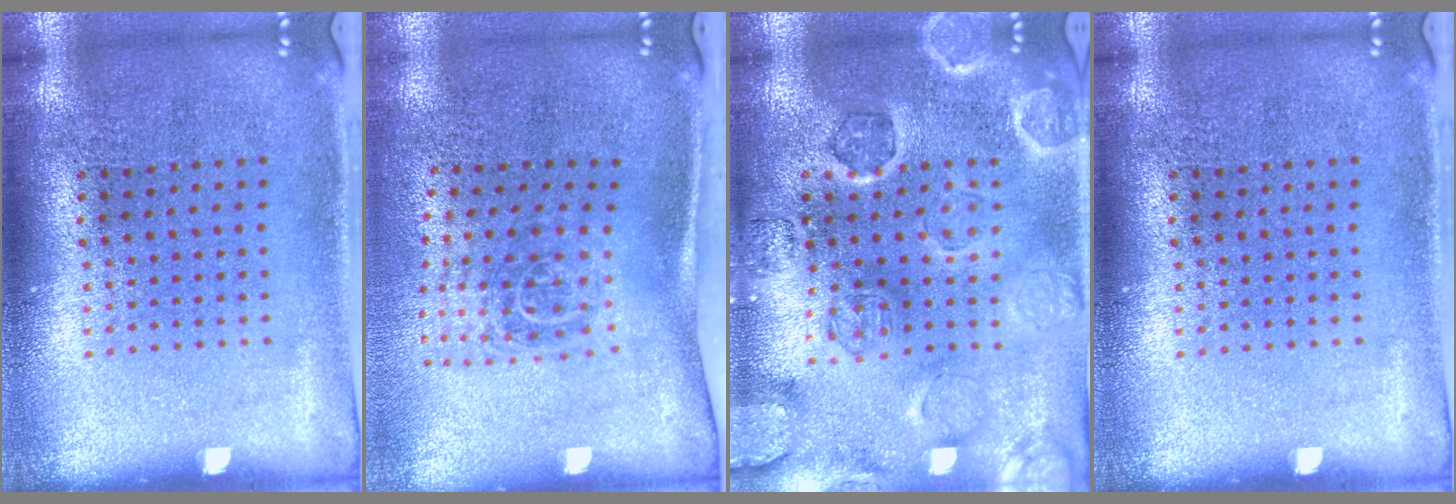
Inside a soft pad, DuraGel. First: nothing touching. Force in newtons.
{"total": 1.8, "press": 1.2, "slide": 1.4}
{"total": 1.7, "press": 1.7, "slide": 0.2}
{"total": 0.0}